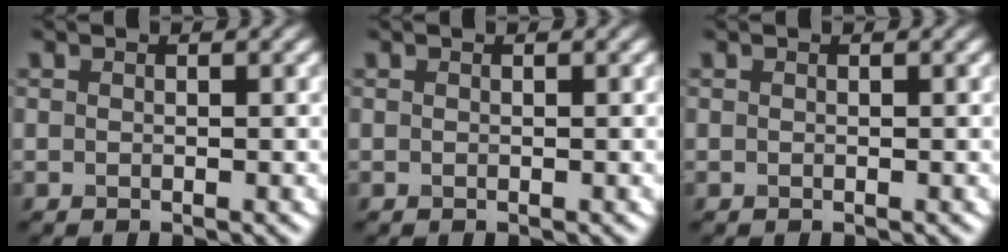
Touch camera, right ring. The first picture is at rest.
{"total": 0.0}
{"total": 0.0}